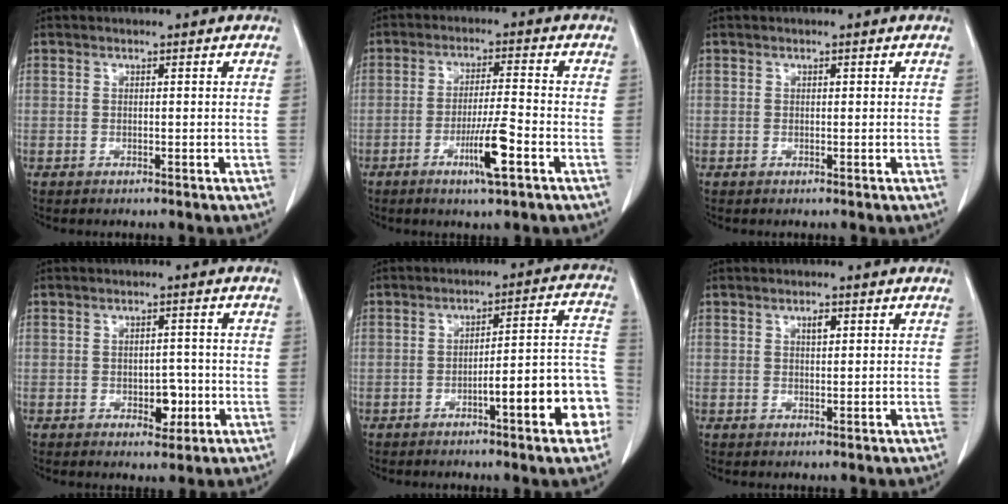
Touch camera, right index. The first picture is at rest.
{"total": 7.1, "force": [-3.2, -0.1, 6.3], "torque": [-0.113, -0.011, -0.057]}
{"total": 0.0}
{"total": 3.4, "force": [-1.0, 2.0, 2.6], "torque": [-0.029, 0.004, -0.007]}
{"total": 11.9, "force": [-4.9, 1.5, 10.8], "torque": [-0.121, 0.033, -0.062]}
{"total": 1.5, "force": [0.7, 0.6, 1.3], "torque": [-0.022, -0.001, 0.011]}